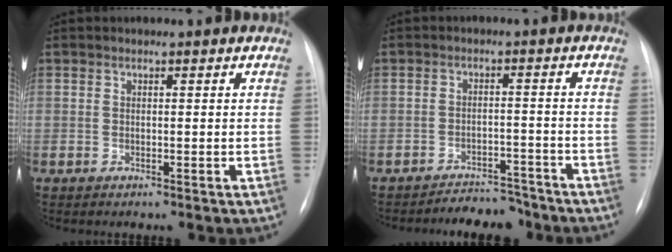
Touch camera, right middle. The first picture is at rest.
{"total": 5.8, "force": [-5.5, 1.8, 0.3], "torque": [0.004, 0.005, -0.084]}